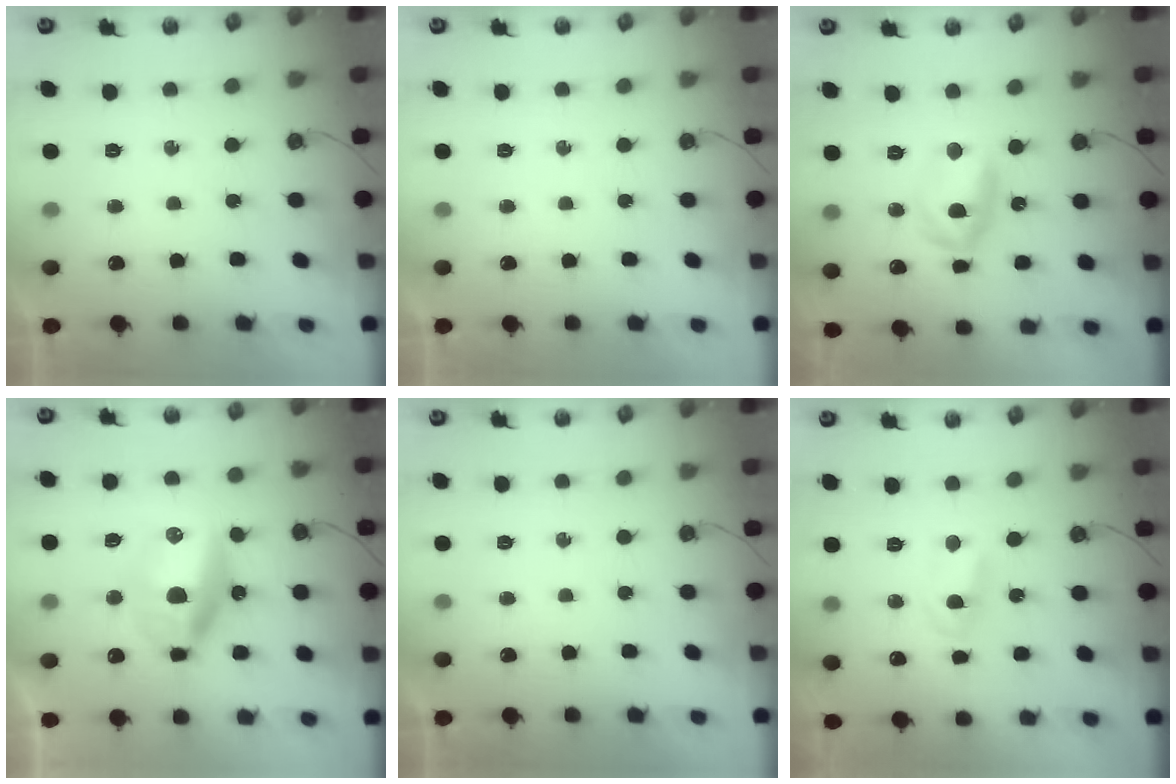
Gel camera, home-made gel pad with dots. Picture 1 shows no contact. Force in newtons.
{"total": 0.0}
{"total": 10.4, "press": 10.4, "slide": 0.8}
{"total": 11.5, "press": 11.5, "slide": 0.7}
{"total": 0.0}
{"total": 1.9, "press": 1.9, "slide": 0.2}